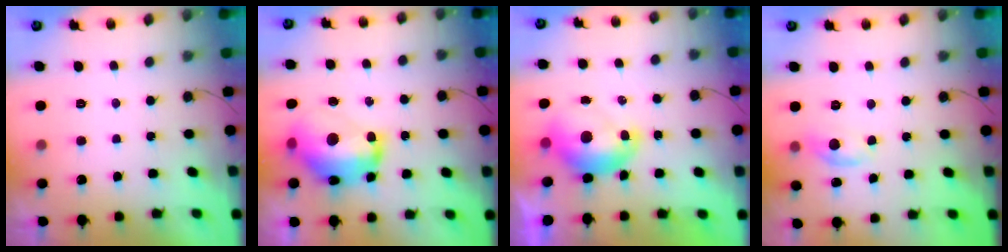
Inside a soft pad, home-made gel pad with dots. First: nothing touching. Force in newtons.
{"total": 16.8, "press": 16.7, "slide": 1.0}
{"total": 7.6, "press": 7.5, "slide": 1.0}
{"total": 5.5, "press": 5.5, "slide": 0.4}